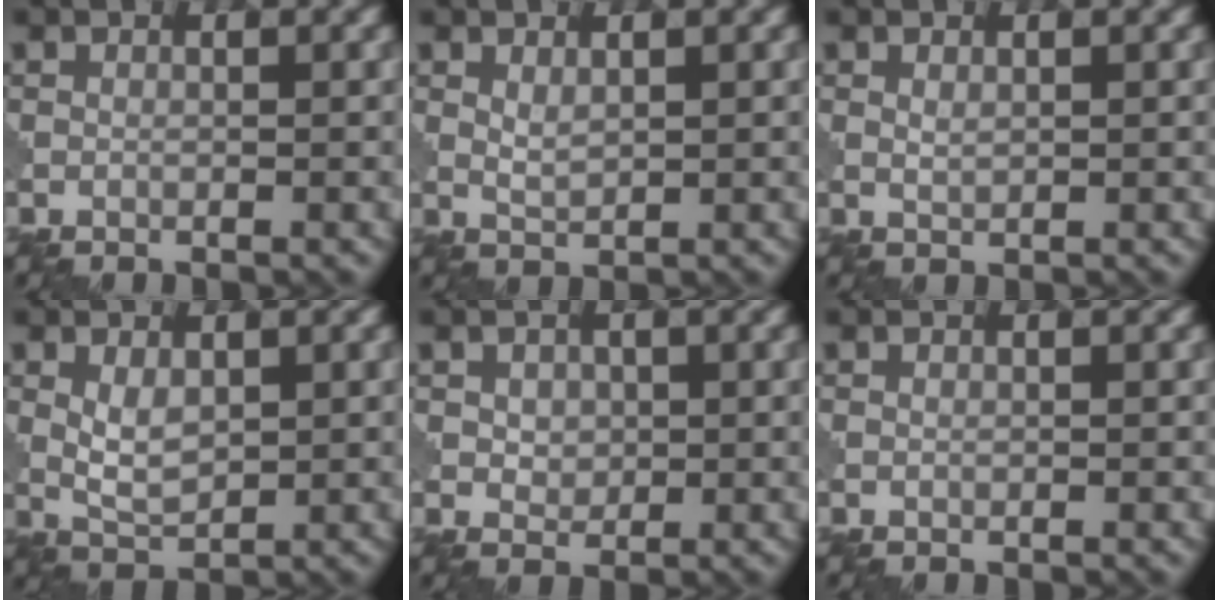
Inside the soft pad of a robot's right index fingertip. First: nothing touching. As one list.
[{"total": 1.4, "force": [0.6, 0.7, 1.1], "torque": [-0.027, -0.001, 0.015]}, {"total": 0.8, "force": [0.3, 0.4, 0.7], "torque": [-0.016, -0.001, 0.007]}, {"total": 2.9, "force": [0.5, 1.6, 2.3], "torque": [-0.054, -0.001, 0.013]}, {"total": 1.7, "force": [0.4, 1.4, 0.9], "torque": [-0.018, -0.001, 0.008]}, {"total": 0.0}]